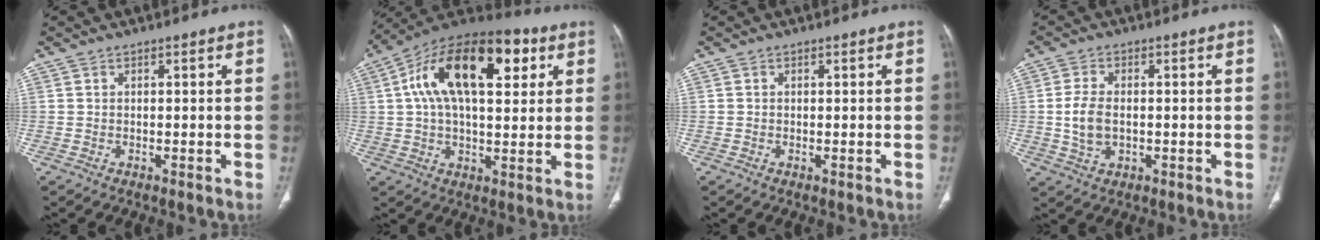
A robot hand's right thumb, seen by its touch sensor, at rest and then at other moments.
{"total": 22.8, "force": [7.1, 11.3, 18.5], "torque": [-0.296, 0.023, 0.106]}
{"total": 0.0}
{"total": 6.0, "force": [-0.4, 3.7, 4.7], "torque": [-0.099, 0.001, -0.004]}